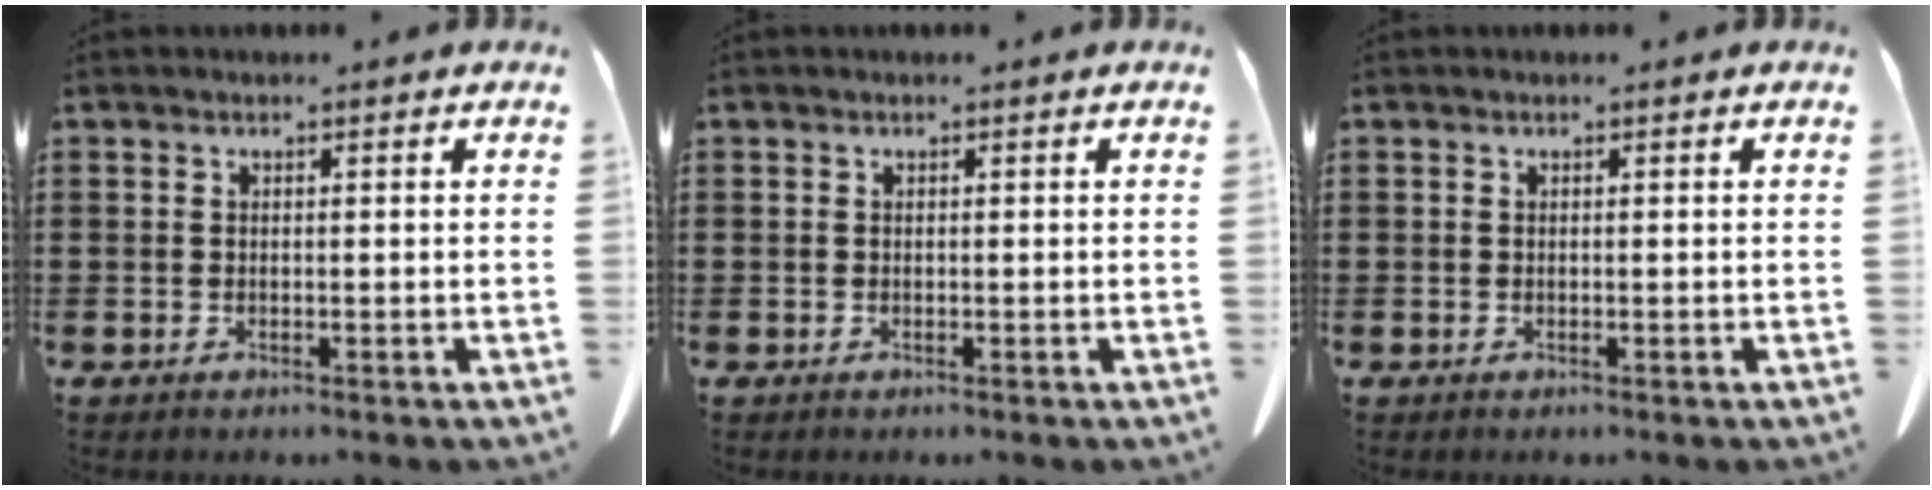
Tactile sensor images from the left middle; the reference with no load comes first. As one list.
[{"total": 0.0}, {"total": 0.0}]